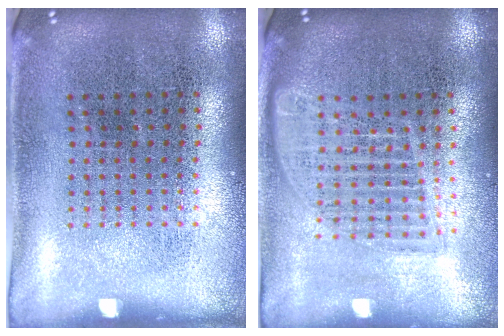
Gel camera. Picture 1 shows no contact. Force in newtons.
{"total": 1.7, "press": 1.4, "slide": 0.9}